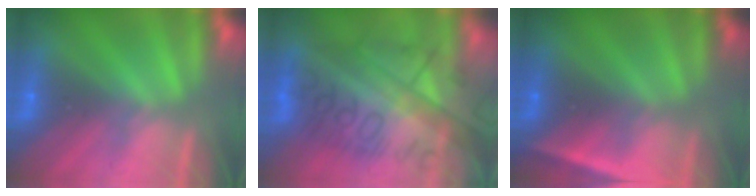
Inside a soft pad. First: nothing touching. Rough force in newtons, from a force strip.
{"total": 7.4}
{"total": 4.9}